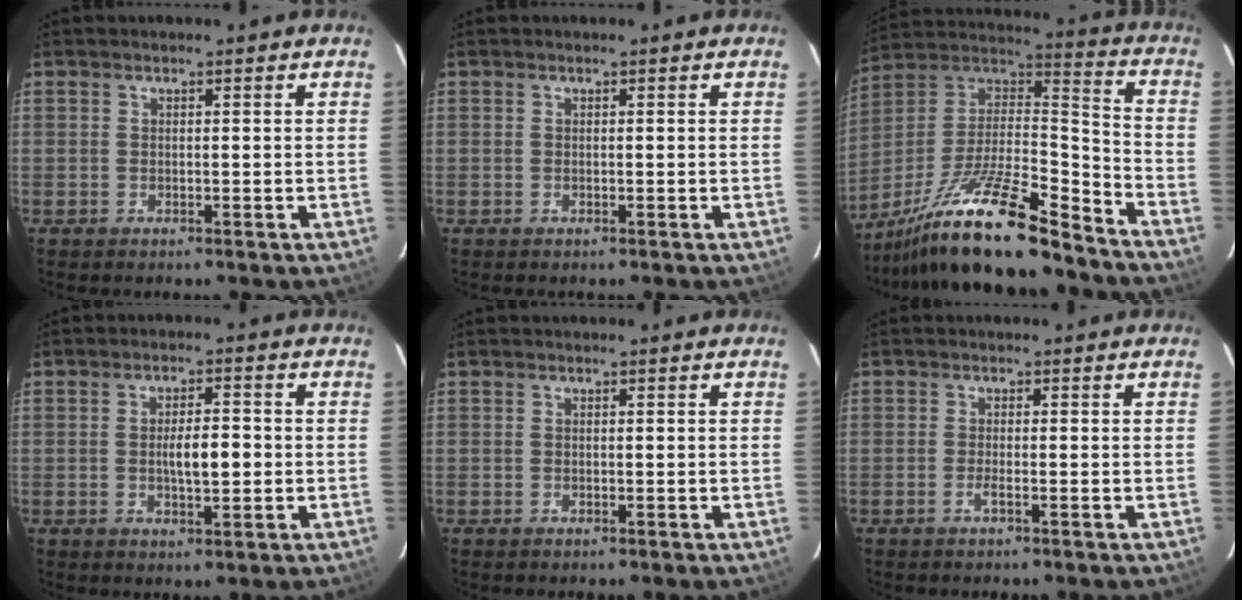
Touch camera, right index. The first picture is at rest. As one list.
[{"total": 0.0}, {"total": 22.3, "force": [-17.3, 3.0, 13.7], "torque": [-0.254, 0.000, -0.311]}, {"total": 5.3, "force": [-0.5, 1.5, 5.1], "torque": [-0.091, 0.004, -0.006]}, {"total": 0.0}, {"total": 1.3, "force": [-0.7, 0.0, 1.1], "torque": [-0.024, 0.000, -0.013]}]